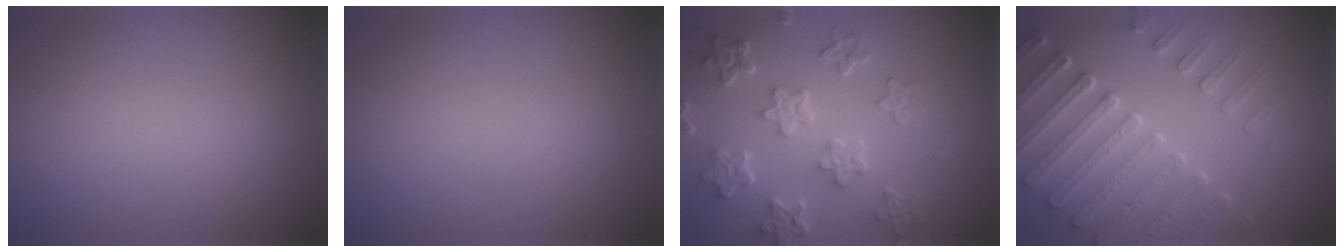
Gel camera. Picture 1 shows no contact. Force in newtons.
{"total": 0.0}
{"total": 6.1, "press": 4.7, "slide": 4.0}
{"total": 7.5, "press": 5.7, "slide": 4.9}